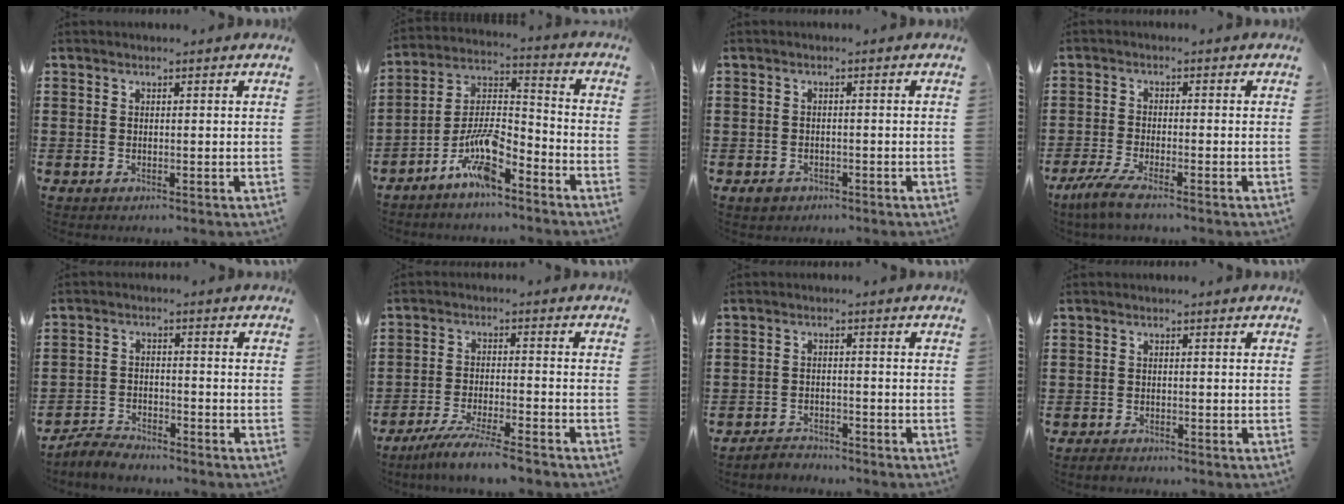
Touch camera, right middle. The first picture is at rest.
{"total": 9.8, "force": [-6.7, 2.7, 6.6], "torque": [-0.145, 0.002, -0.130]}
{"total": 1.6, "force": [-1.1, 1.1, 0.3], "torque": [-0.011, 0.003, -0.027]}
{"total": 4.3, "force": [-3.5, 0.5, 2.5], "torque": [-0.070, -0.014, -0.073]}
{"total": 3.7, "force": [-3.7, 0.7, 0.3], "torque": [-0.017, 0.007, -0.081]}
{"total": 6.3, "force": [-5.6, -0.1, 3.0], "torque": [-0.064, -0.015, -0.107]}
{"total": 2.7, "force": [-2.6, 0.6, -0.3], "torque": [-0.003, 0.002, -0.059]}
{"total": 1.4, "force": [-1.2, 0.6, 0.0], "torque": [-0.002, 0.005, -0.028]}